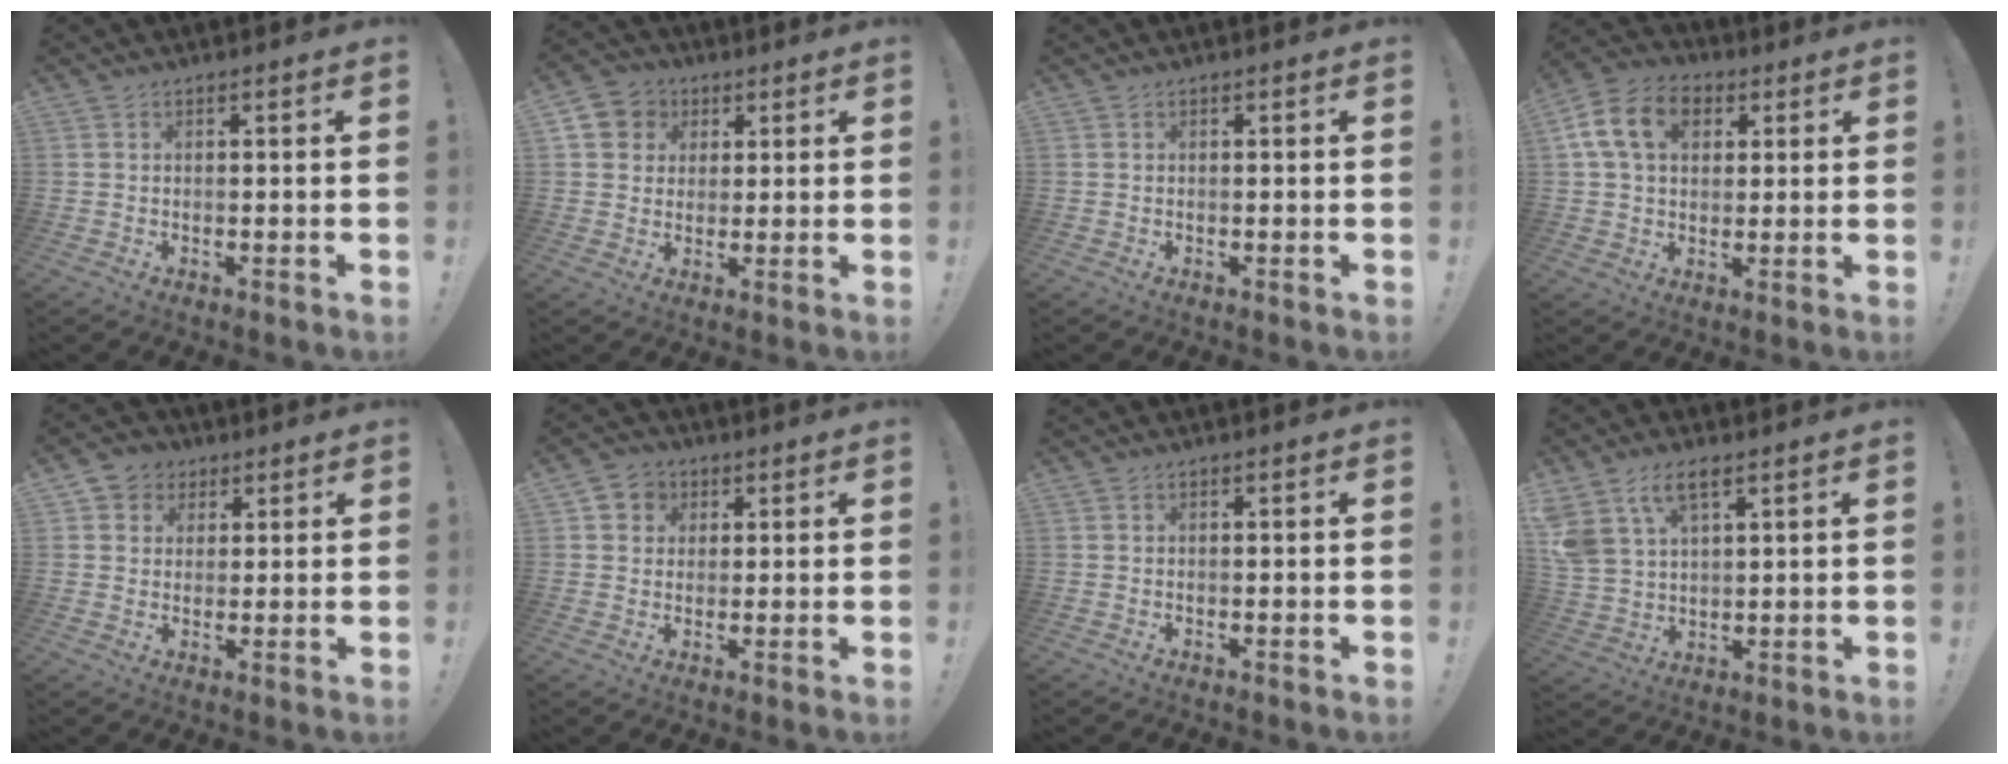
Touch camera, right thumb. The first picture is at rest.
{"total": 7.1, "force": [2.3, 6.5, 1.8], "torque": [-0.032, -0.003, 0.048]}
{"total": 0.0}
{"total": 14.0, "force": [4.4, 10.0, 8.7], "torque": [-0.156, 0.006, 0.088]}
{"total": 5.5, "force": [1.7, 5.1, 1.1], "torque": [-0.014, -0.005, 0.033]}
{"total": 4.9, "force": [1.3, 4.6, 1.2], "torque": [-0.022, -0.001, 0.026]}
{"total": 0.0}
{"total": 9.2, "force": [5.4, 4.9, 5.6], "torque": [-0.119, -0.011, 0.106]}